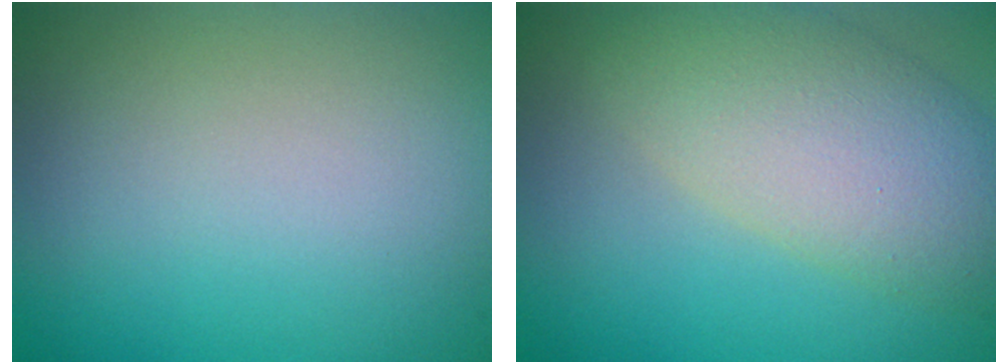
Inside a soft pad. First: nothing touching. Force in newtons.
{"total": 7.1, "press": 7.1, "slide": 0.4}